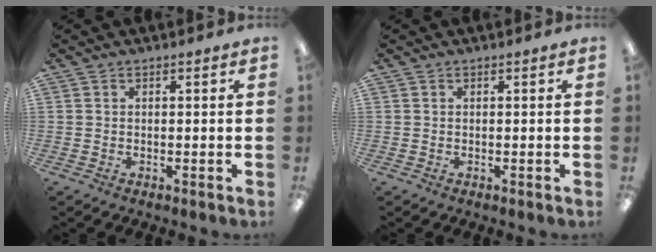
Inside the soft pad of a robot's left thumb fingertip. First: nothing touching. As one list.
[{"total": 0.0}]